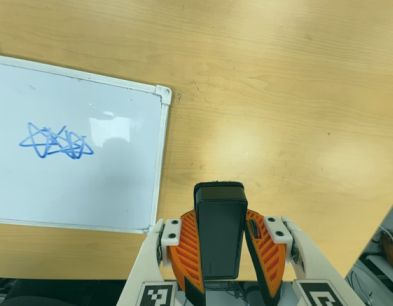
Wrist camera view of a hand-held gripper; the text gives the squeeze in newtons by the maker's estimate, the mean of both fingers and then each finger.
{"total": 7.3, "left": 6.2, "right": 8.3}